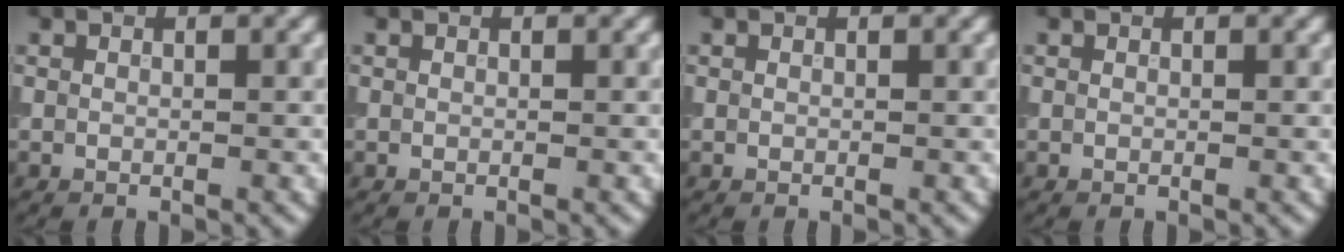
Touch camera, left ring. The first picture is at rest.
{"total": 0.0}
{"total": 0.0}
{"total": 0.0}